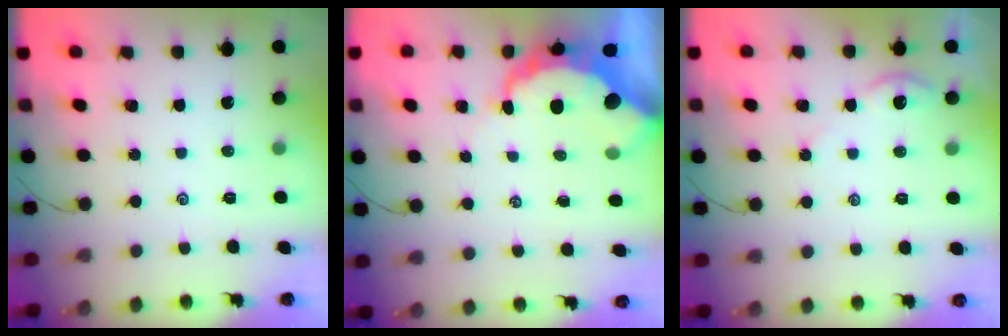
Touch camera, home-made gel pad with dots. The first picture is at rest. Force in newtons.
{"total": 8.7, "press": 8.7, "slide": 1.0}
{"total": 3.5, "press": 3.4, "slide": 0.5}